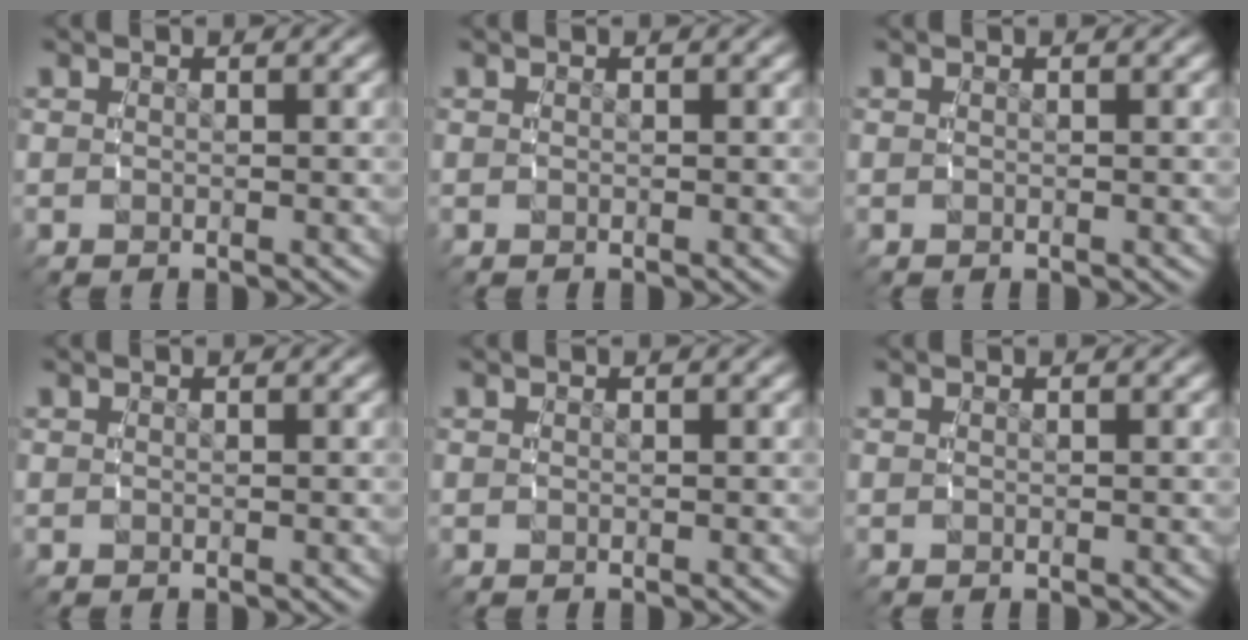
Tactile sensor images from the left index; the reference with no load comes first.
{"total": 0.0}
{"total": 0.0}
{"total": 0.0}
{"total": 0.0}
{"total": 0.0}